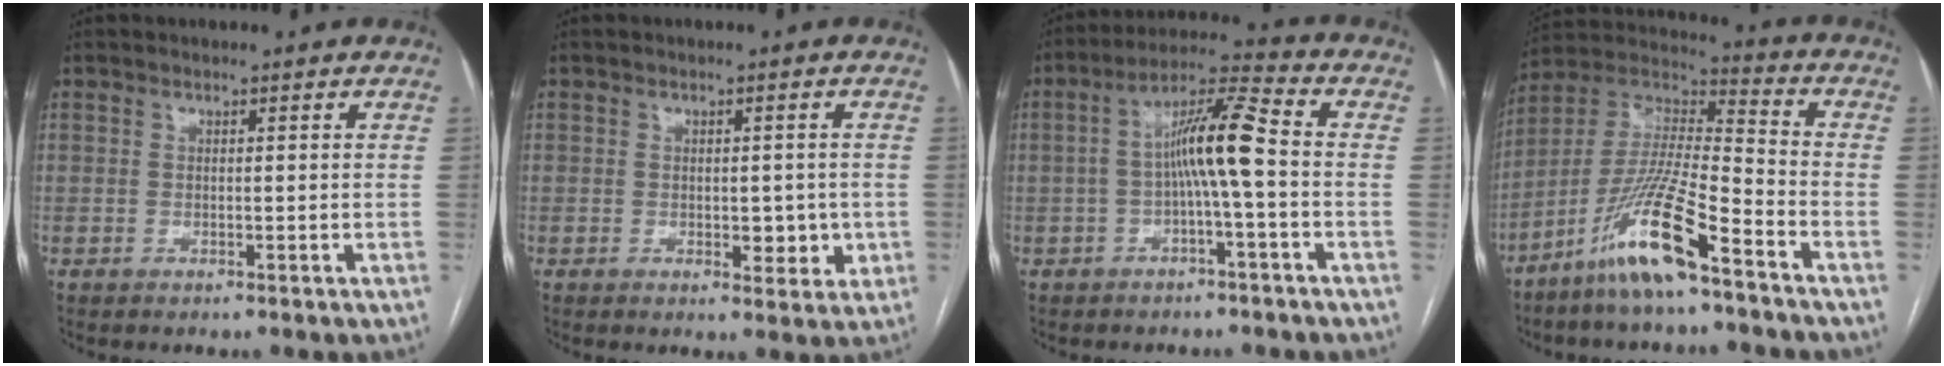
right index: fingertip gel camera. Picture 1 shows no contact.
{"total": 4.1, "force": [-0.6, 2.3, 3.3], "torque": [-0.035, 0.001, -0.001]}
{"total": 8.7, "force": [-1.0, 0.3, 8.6], "torque": [-0.156, 0.028, -0.022]}
{"total": 14.4, "force": [-8.9, 0.8, 11.2], "torque": [-0.232, -0.010, -0.174]}